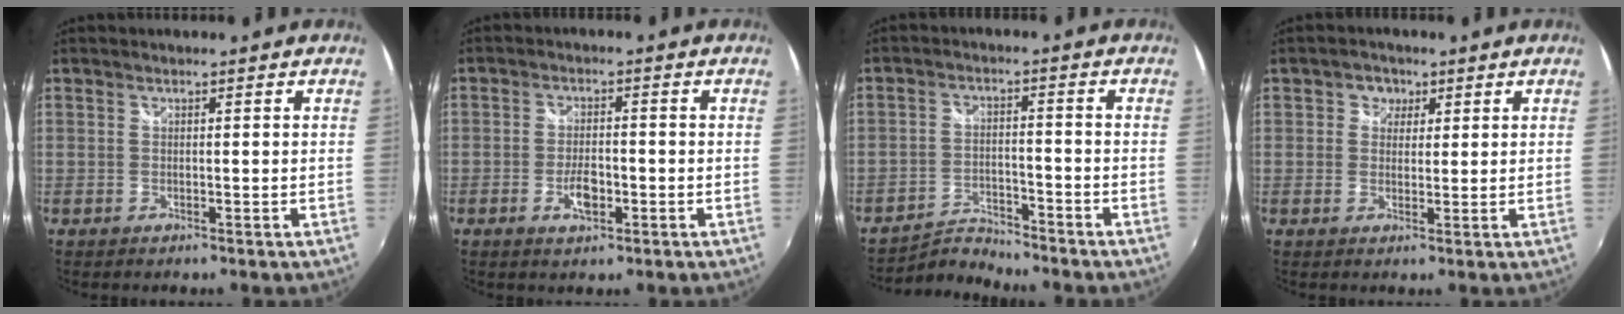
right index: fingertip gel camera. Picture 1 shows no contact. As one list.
[{"total": 4.4, "force": [-1.7, 2.0, 3.6], "torque": [-0.074, 0.000, -0.029]}, {"total": 5.6, "force": [-5.6, 0.4, -0.3], "torque": [-0.008, 0.012, -0.102]}, {"total": 3.1, "force": [0.9, 2.9, 0.6], "torque": [-0.004, 0.008, 0.010]}]